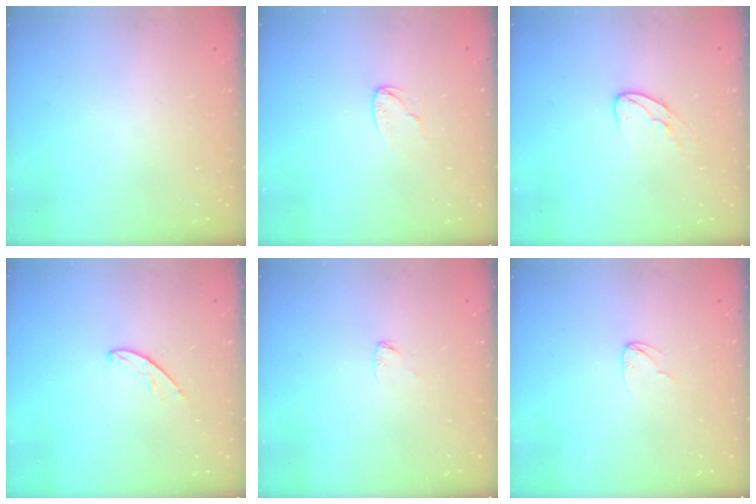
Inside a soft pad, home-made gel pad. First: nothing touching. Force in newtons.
{"total": 3.6, "press": 3.6, "slide": 0.2}
{"total": 6.6, "press": 6.6, "slide": 0.7}
{"total": 5.5, "press": 5.5, "slide": 0.5}
{"total": 2.6, "press": 2.6, "slide": 0.2}
{"total": 2.3, "press": 2.3, "slide": 0.1}